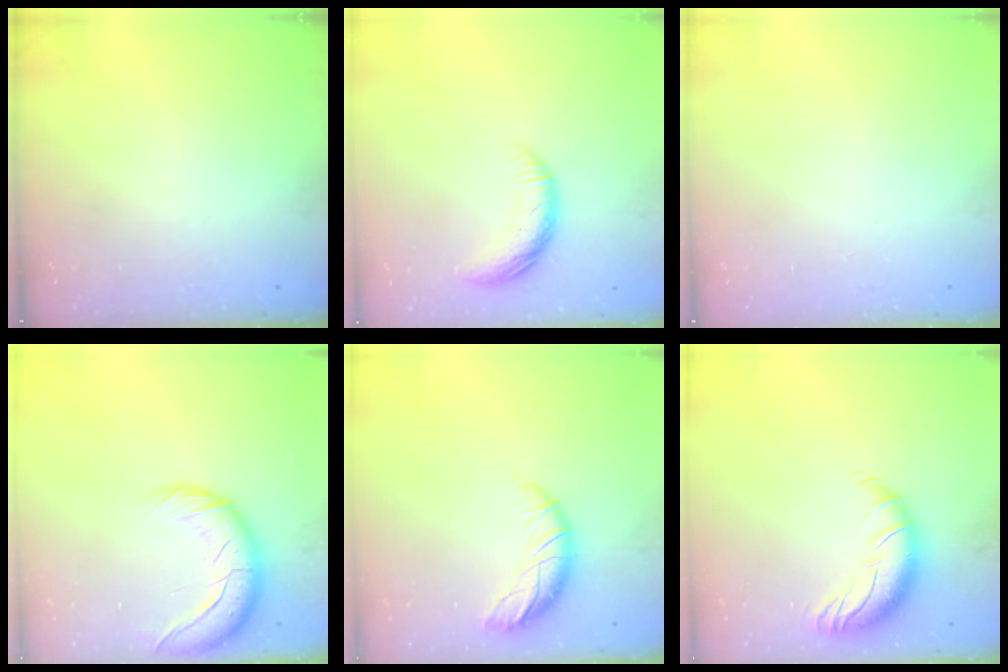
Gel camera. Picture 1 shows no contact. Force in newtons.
{"total": 10.1, "press": 10.1, "slide": 0.8}
{"total": 0.0}
{"total": 13.4, "press": 12.9, "slide": 3.5}
{"total": 10.0, "press": 9.9, "slide": 1.6}
{"total": 12.0, "press": 11.7, "slide": 2.5}